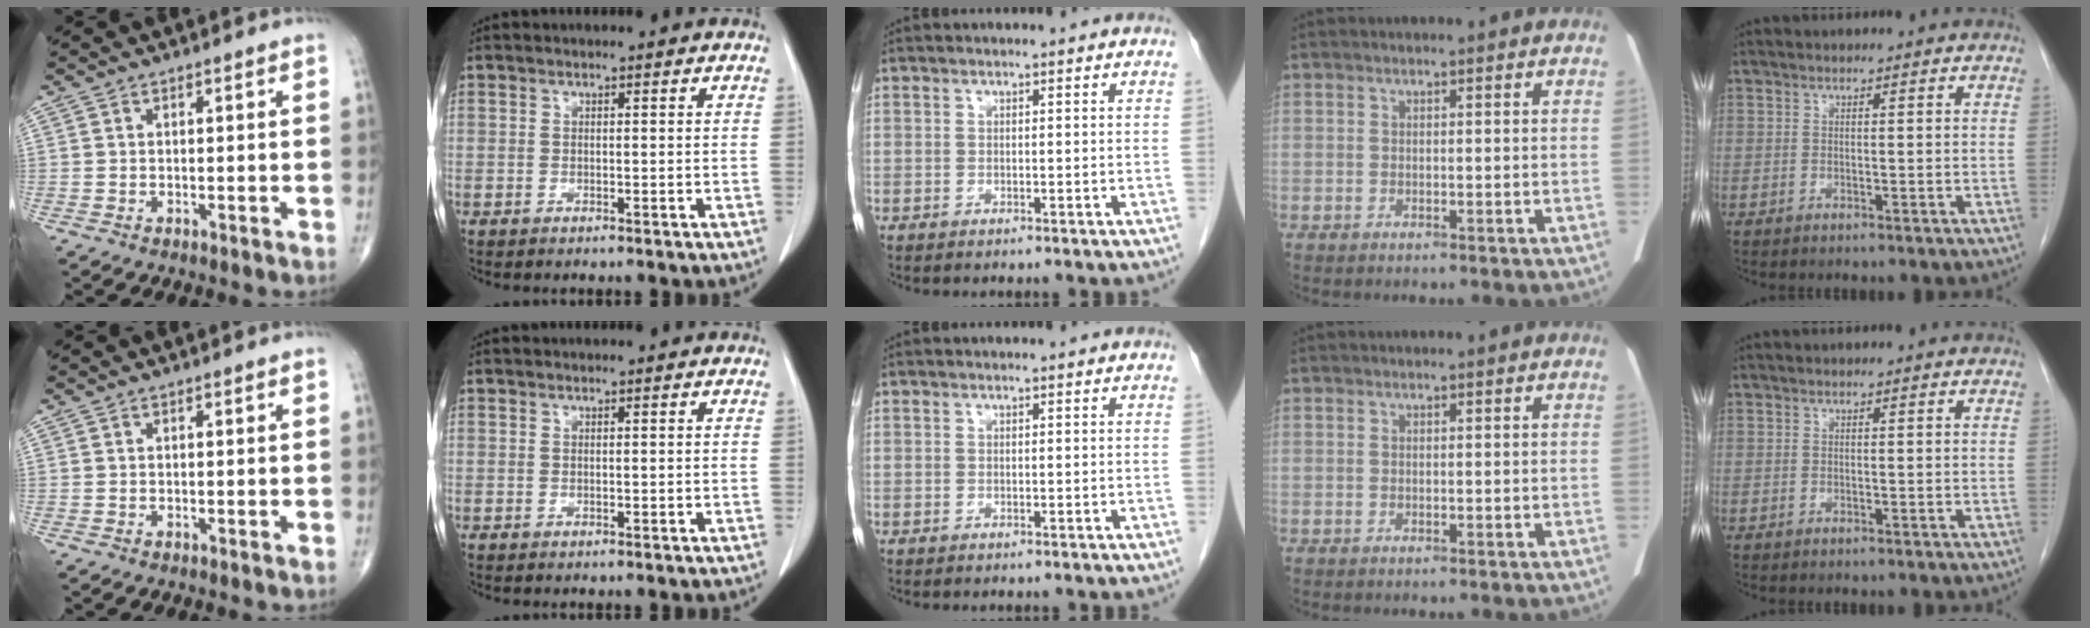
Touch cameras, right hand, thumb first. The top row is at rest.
{}